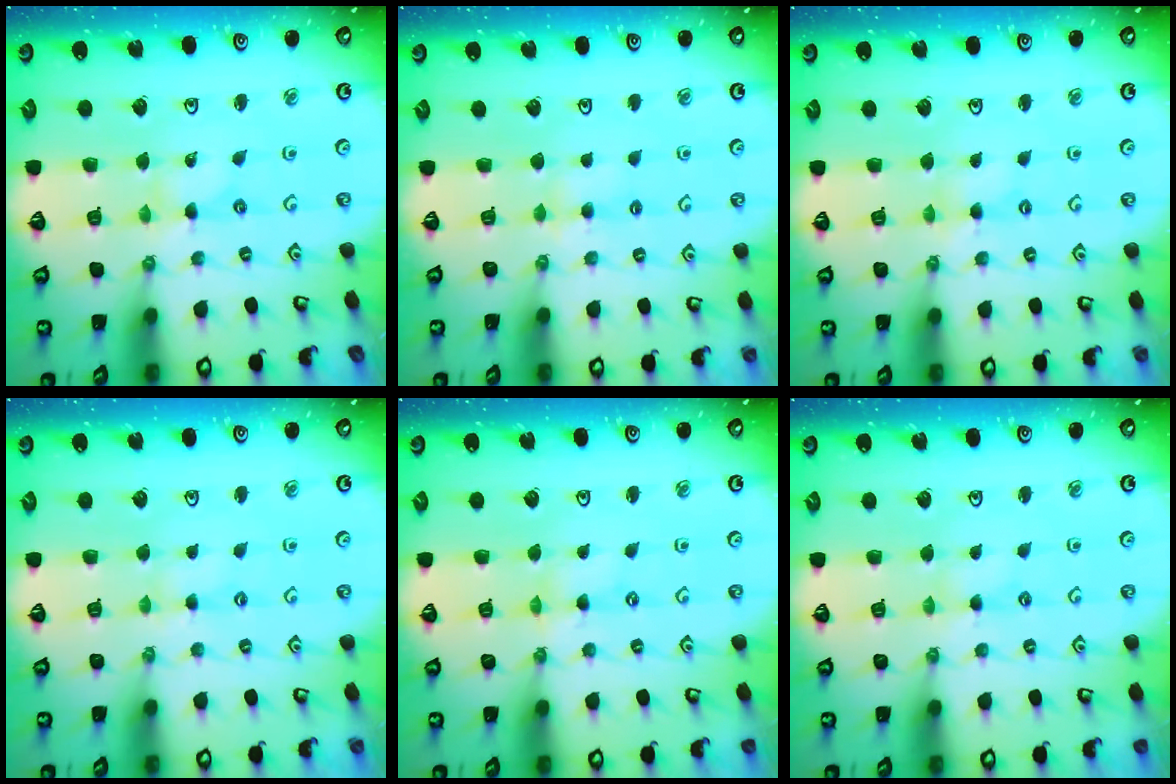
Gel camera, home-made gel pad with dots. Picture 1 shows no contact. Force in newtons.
{"total": 3.9, "press": 3.9, "slide": 0.4}
{"total": 2.0, "press": 2.0, "slide": 0.2}
{"total": 1.2, "press": 1.1, "slide": 0.2}
{"total": 0.0}
{"total": 1.0, "press": 1.0, "slide": 0.3}